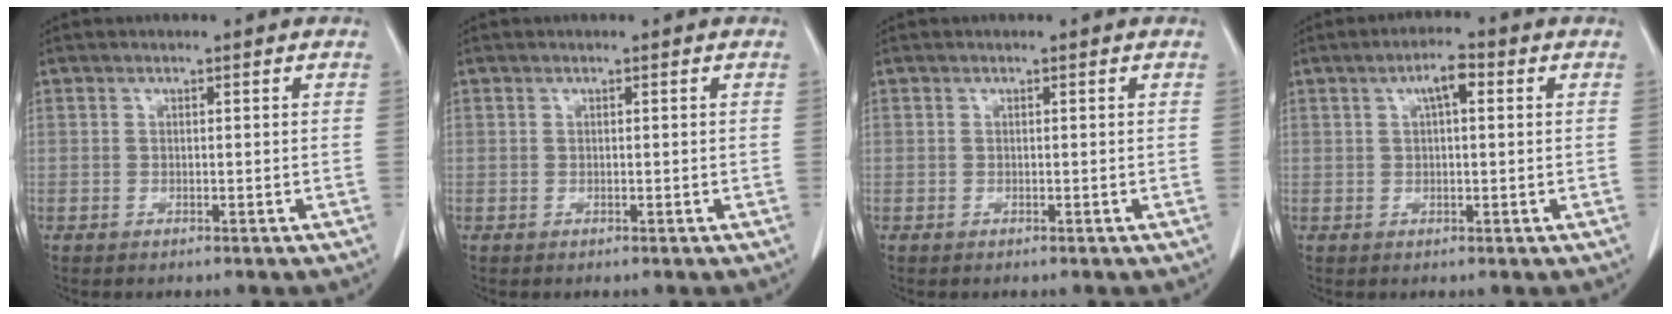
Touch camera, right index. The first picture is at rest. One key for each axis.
{"total": 0.0}
{"total": 0.0}
{"total": 4.3, "fx": 1.4, "fy": 1.4, "fz": 3.8, "tx": -0.072, "ty": 0.015, "tz": 0.024}